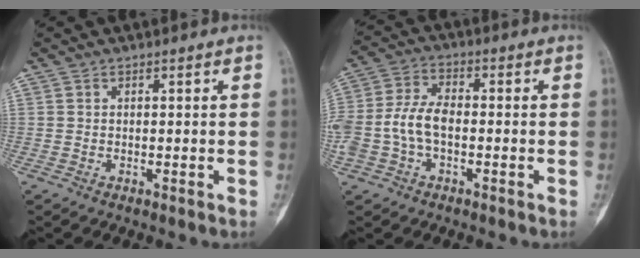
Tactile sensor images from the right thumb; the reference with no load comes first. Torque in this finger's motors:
{"motor_torque": [0.73, 0.71, 1.64, -0.37, 0.21]}